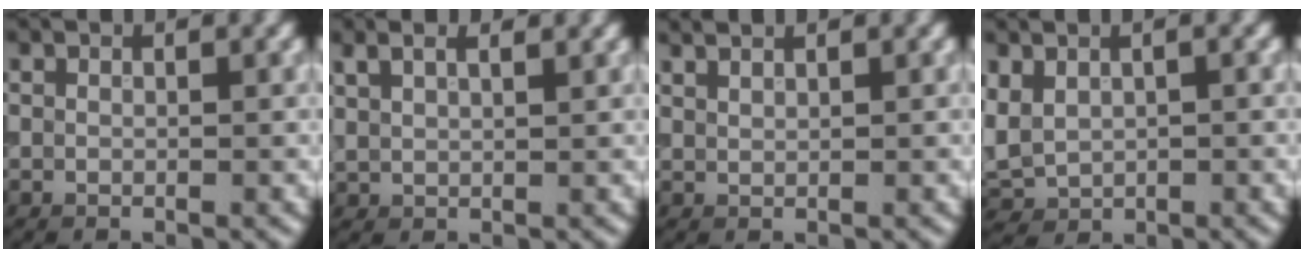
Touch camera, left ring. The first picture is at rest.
{"total": 3.4, "force": [2.4, 1.3, 2.1], "torque": [-0.049, 0.018, 0.029]}
{"total": 1.4, "force": [1.2, 0.2, 0.6], "torque": [-0.011, 0.004, 0.017]}
{"total": 2.8, "force": [0.3, 2.1, 1.9], "torque": [-0.047, 0.002, 0.007]}